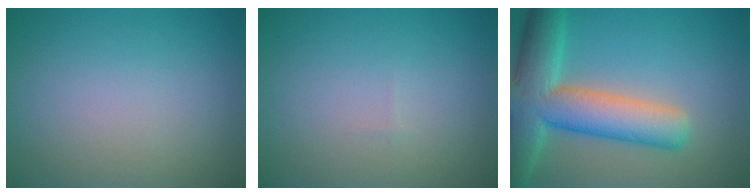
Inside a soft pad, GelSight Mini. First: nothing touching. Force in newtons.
{"total": 0.0}
{"total": 10.0, "press": 9.9, "slide": 0.8}